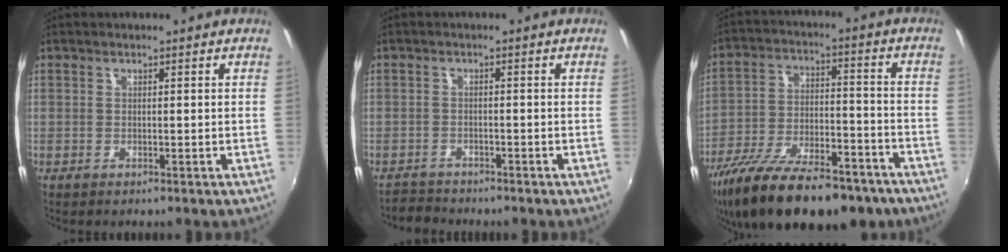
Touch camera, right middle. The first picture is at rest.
{"total": 2.8, "force": [-2.6, 0.9, -0.3], "torque": [-0.007, 0.003, -0.052]}
{"total": 25.2, "force": [-18.5, 9.1, 14.4], "torque": [-0.270, -0.042, -0.281]}